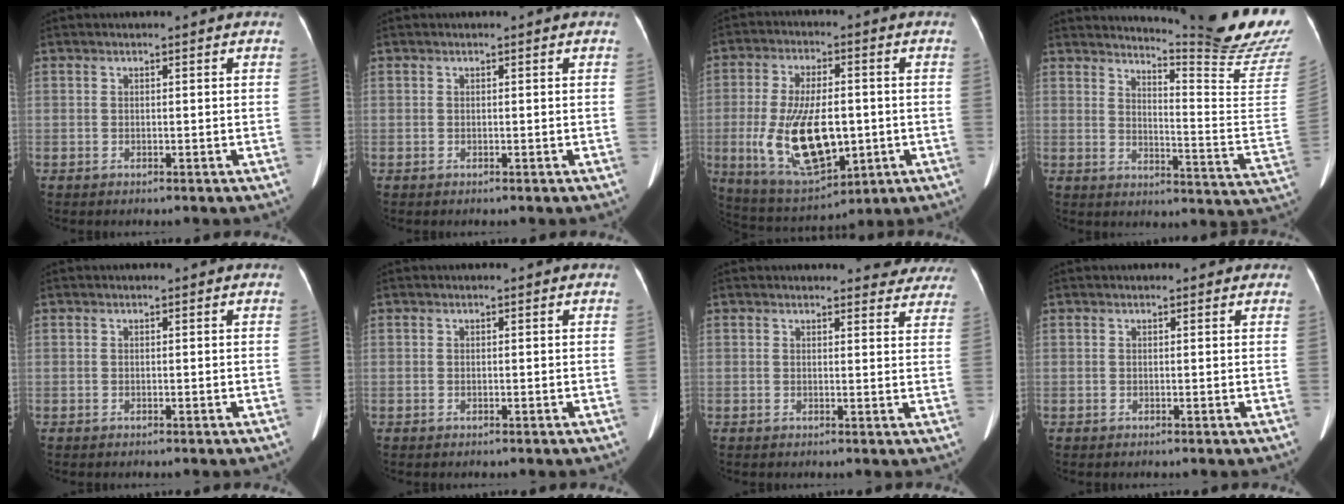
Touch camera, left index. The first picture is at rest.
{"total": 0.0}
{"total": 15.0, "force": [-2.3, 6.4, 13.4], "torque": [-0.258, -0.008, -0.023]}
{"total": 17.5, "force": [16.1, -2.8, 6.3], "torque": [-0.106, -0.133, 0.198]}
{"total": 0.0}
{"total": 0.0}
{"total": 10.1, "force": [9.6, 2.6, 1.7], "torque": [0.014, -0.013, 0.078]}
{"total": 2.1, "force": [1.8, 0.9, 0.7], "torque": [-0.006, 0.013, 0.013]}